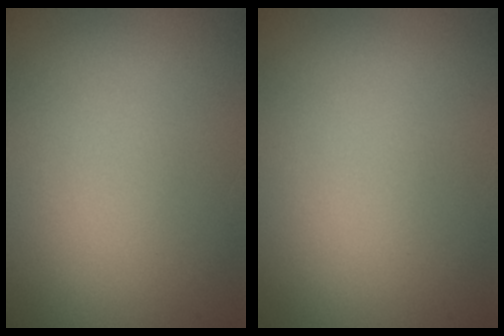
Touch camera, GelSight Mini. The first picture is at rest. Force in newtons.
{"total": 0.0}